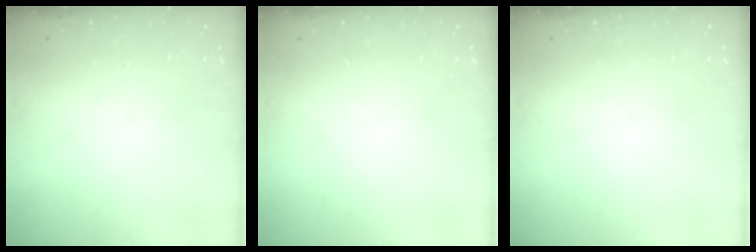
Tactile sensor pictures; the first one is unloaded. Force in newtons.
{"total": 0.0}
{"total": 0.0}